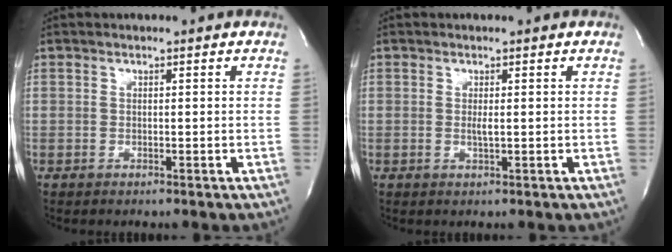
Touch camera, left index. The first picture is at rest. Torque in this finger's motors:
{"motor_torque": [0.39, 0.01, 0.00, 0.00]}